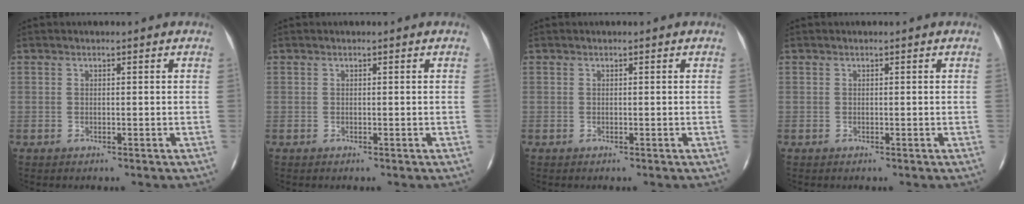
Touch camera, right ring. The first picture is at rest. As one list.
[{"total": 0.0}, {"total": 0.0}, {"total": 0.0}]